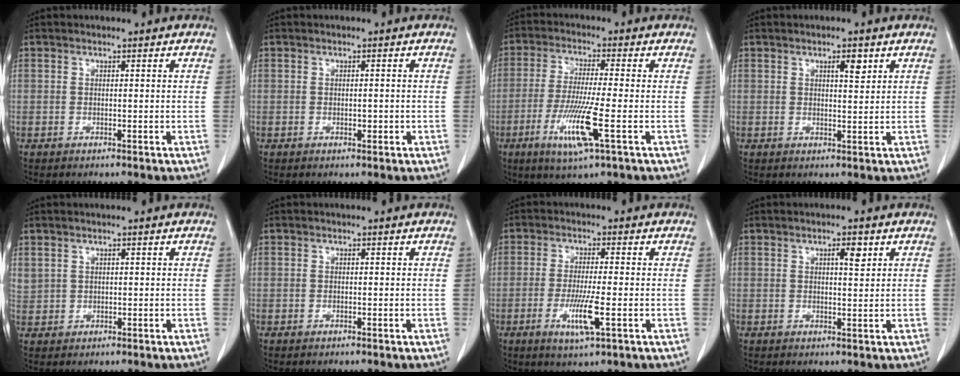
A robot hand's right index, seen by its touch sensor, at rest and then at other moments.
{"total": 1.0, "force": [-0.2, 0.5, 0.9], "torque": [-0.015, 0.000, 0.001]}
{"total": 9.6, "force": [-3.5, -0.1, 9.0], "torque": [-0.179, -0.023, -0.068]}
{"total": 2.5, "force": [1.3, 0.6, 2.1], "torque": [-0.033, -0.005, 0.020]}
{"total": 2.2, "force": [1.2, 1.8, 0.6], "torque": [-0.013, 0.011, 0.033]}
{"total": 0.0}
{"total": 6.2, "force": [-2.1, 0.1, 5.8], "torque": [-0.114, -0.015, -0.037]}
{"total": 2.5, "force": [1.2, 0.6, 2.1], "torque": [-0.035, -0.004, 0.017]}